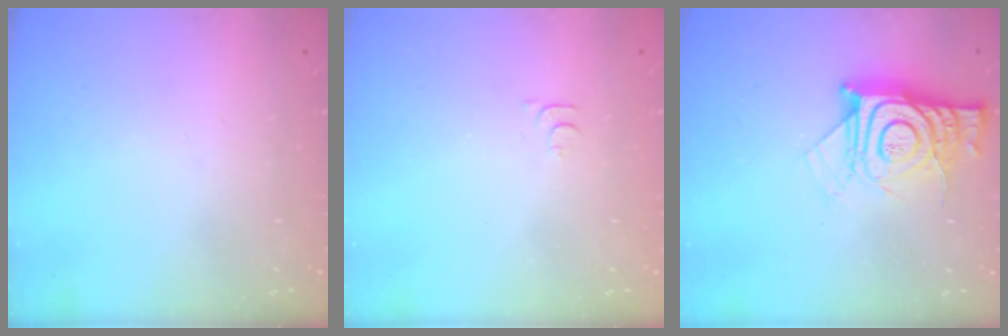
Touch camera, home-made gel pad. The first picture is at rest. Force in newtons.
{"total": 4.6, "press": 4.5, "slide": 0.7}
{"total": 14.2, "press": 14.2, "slide": 1.2}